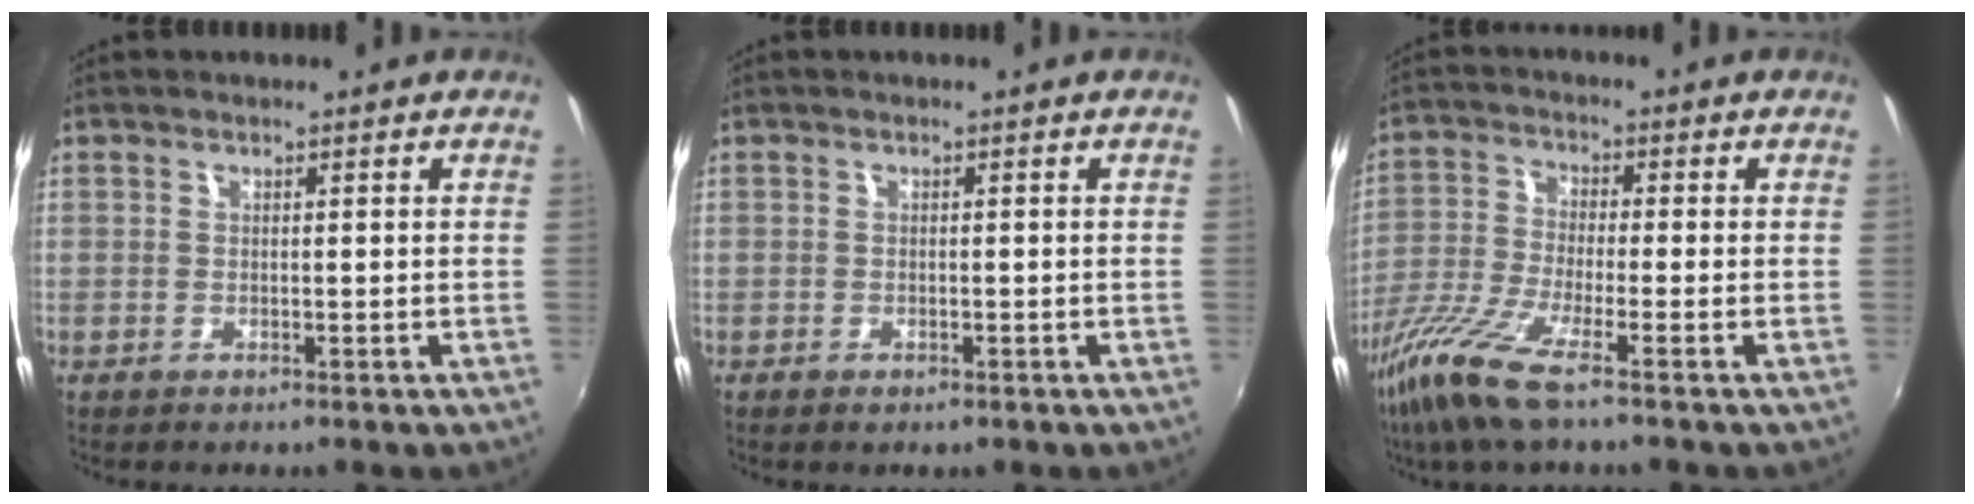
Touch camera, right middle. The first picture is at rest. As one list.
[{"total": 1.1, "force": [-0.7, 0.7, 0.5], "torque": [-0.011, -0.005, -0.011]}, {"total": 9.8, "force": [-6.5, 0.6, 7.2], "torque": [-0.167, -0.020, -0.132]}]